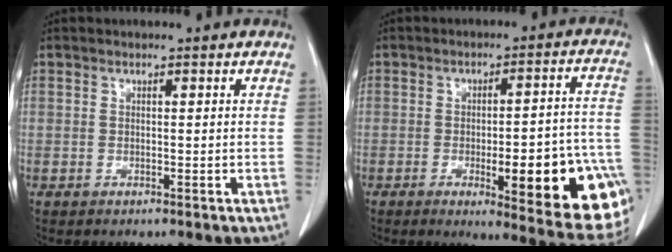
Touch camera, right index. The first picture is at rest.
{"total": 19.3, "force": [-6.4, 3.4, 17.9], "torque": [-0.138, 0.015, -0.066]}